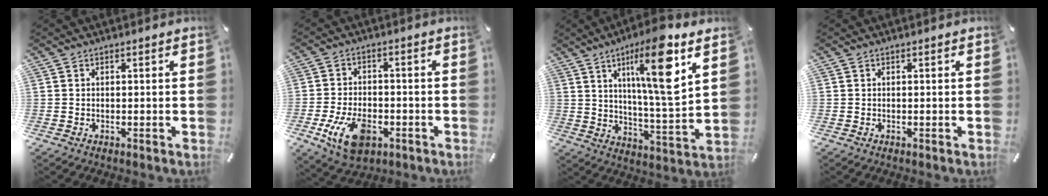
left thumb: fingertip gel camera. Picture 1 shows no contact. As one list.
[{"total": 10.8, "force": [-4.2, 6.6, 7.4], "torque": [-0.139, 0.004, -0.075]}, {"total": 17.8, "force": [8.1, 3.8, 15.4], "torque": [-0.248, -0.030, 0.119]}, {"total": 0.0}]